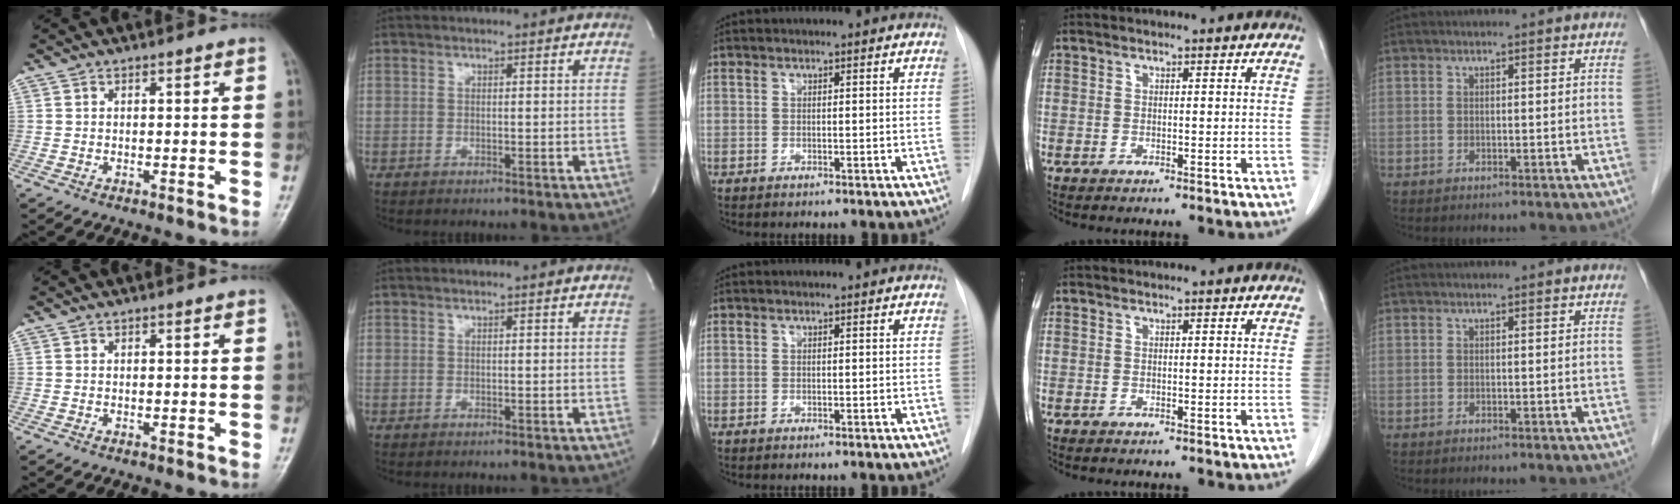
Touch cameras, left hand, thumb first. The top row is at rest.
{}